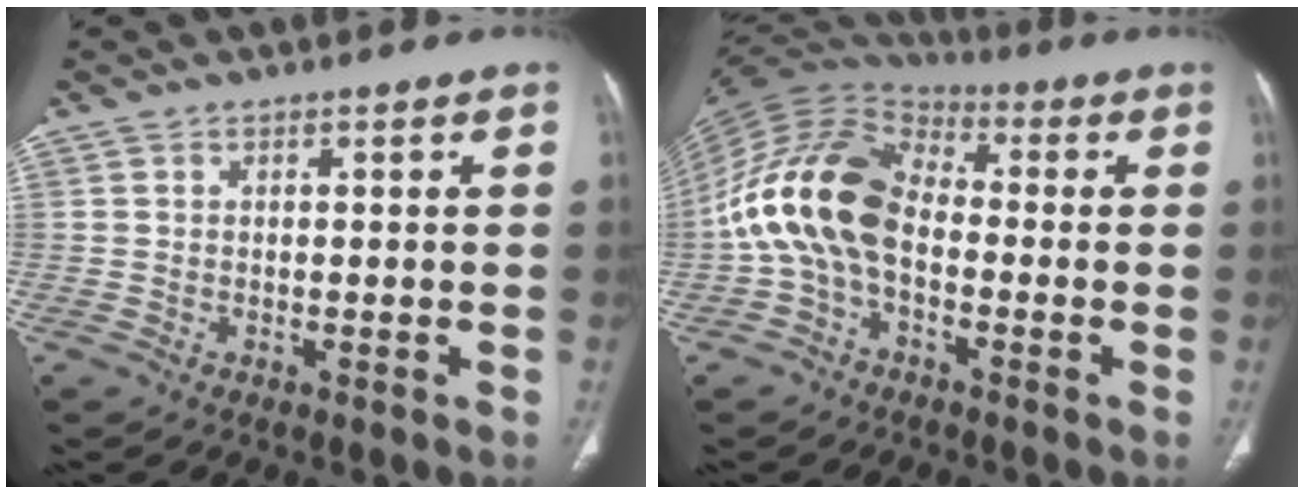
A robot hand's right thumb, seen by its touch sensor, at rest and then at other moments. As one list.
[{"total": 16.3, "force": [-2.0, 10.3, 12.5], "torque": [-0.238, 0.045, -0.047]}]